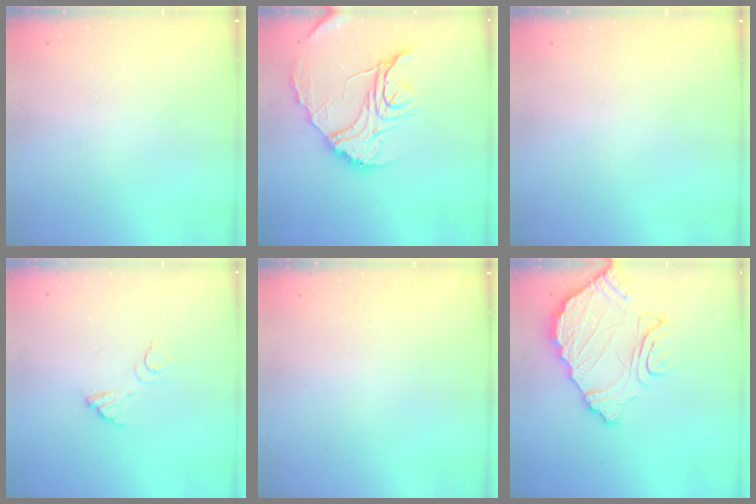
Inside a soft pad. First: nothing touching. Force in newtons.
{"total": 17.2, "press": 17.1, "slide": 1.6}
{"total": 0.0}
{"total": 4.0, "press": 3.9, "slide": 0.3}
{"total": 0.0}
{"total": 13.6, "press": 13.6, "slide": 1.2}